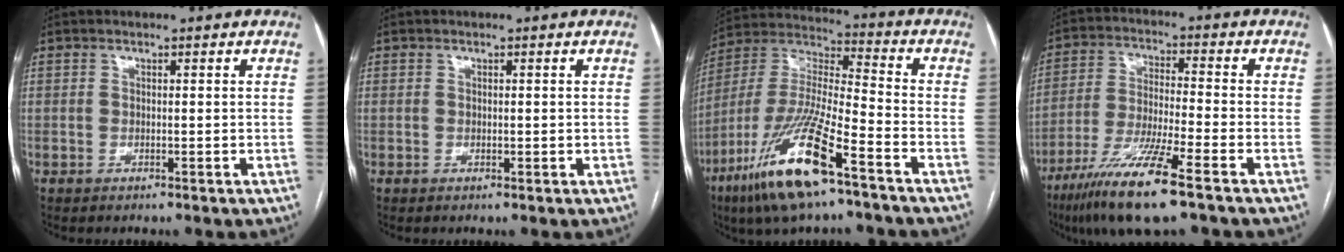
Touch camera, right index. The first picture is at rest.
{"total": 0.8, "force": [0.0, 0.5, 0.6], "torque": [-0.009, -0.001, 0.002]}
{"total": 18.6, "force": [-10.5, 2.4, 15.1], "torque": [-0.342, -0.045, -0.198]}
{"total": 13.1, "force": [-8.2, 0.2, 10.2], "torque": [-0.204, -0.032, -0.150]}